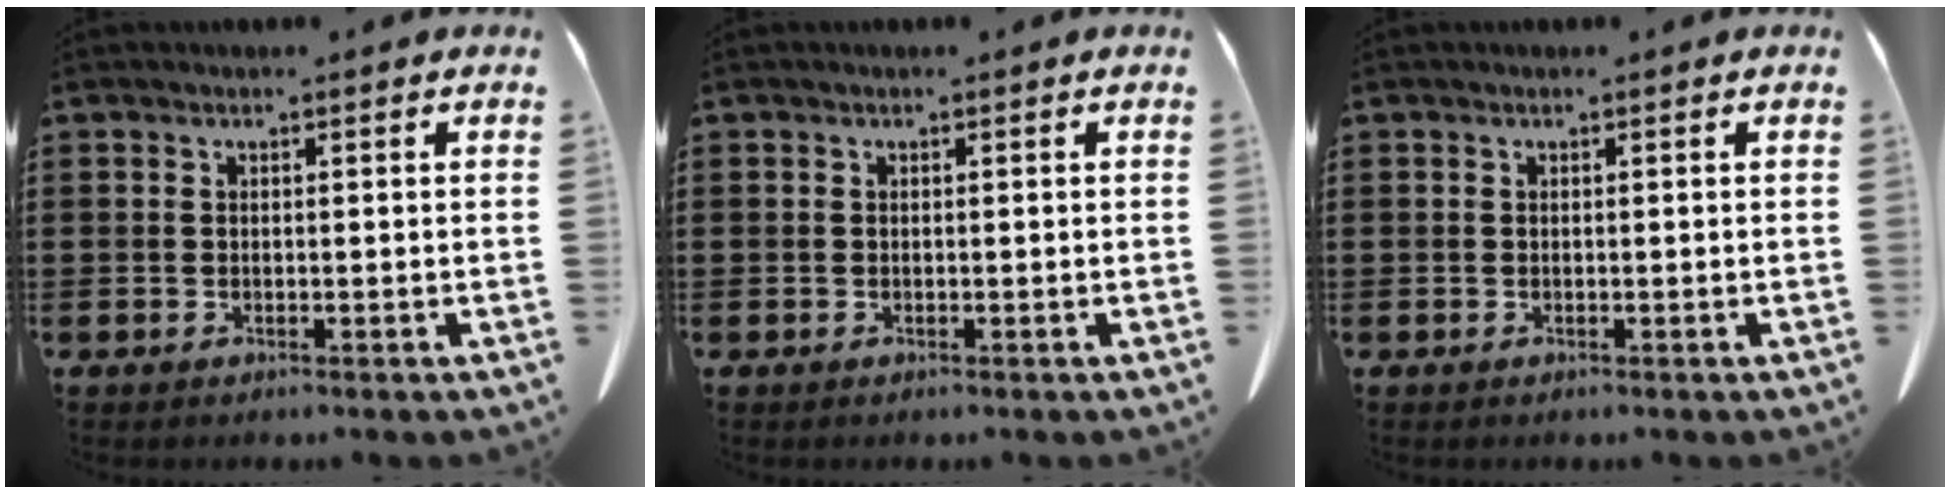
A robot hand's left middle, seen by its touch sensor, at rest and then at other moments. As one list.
[{"total": 0.0}, {"total": 0.0}]